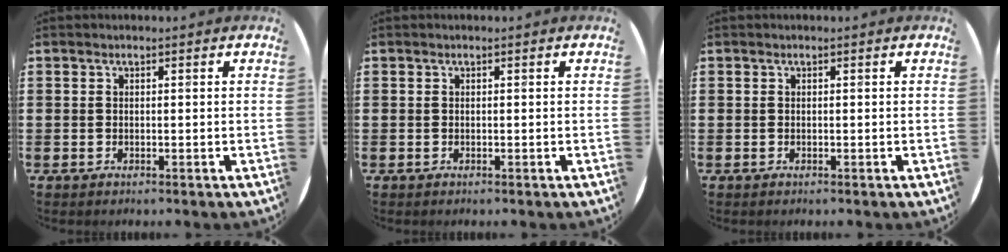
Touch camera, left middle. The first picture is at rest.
{"total": 0.0}
{"total": 0.0}